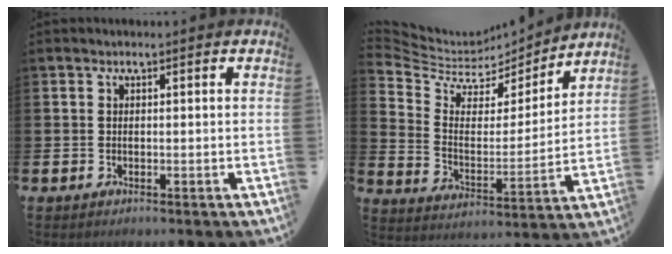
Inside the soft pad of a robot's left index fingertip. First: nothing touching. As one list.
[{"total": 5.7, "force": [4.8, 2.8, 1.2], "torque": [-0.061, -0.037, 0.078]}]